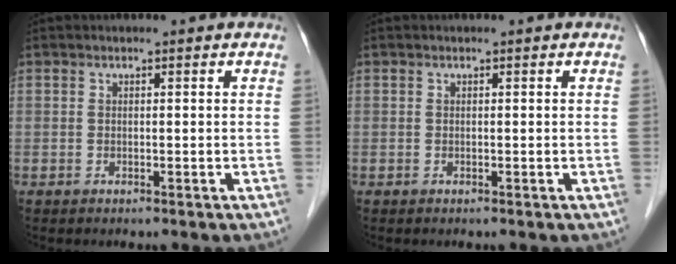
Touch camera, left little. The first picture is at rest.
{"total": 0.0}